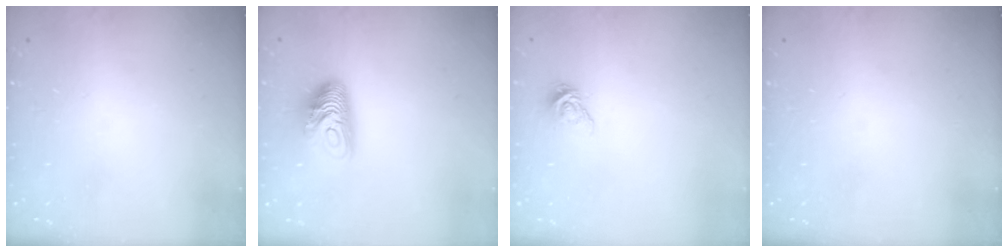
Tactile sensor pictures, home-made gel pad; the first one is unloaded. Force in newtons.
{"total": 11.0, "press": 11.0, "slide": 0.4}
{"total": 8.1, "press": 8.1, "slide": 0.4}
{"total": 0.0}